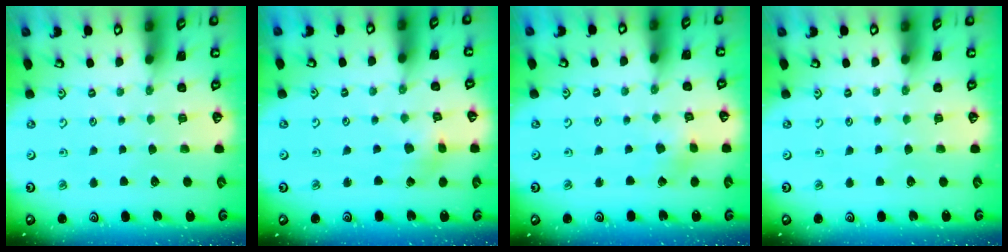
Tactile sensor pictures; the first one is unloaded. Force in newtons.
{"total": 2.2, "press": 2.2, "slide": 0.4}
{"total": 2.2, "press": 2.2, "slide": 0.3}
{"total": 0.0}